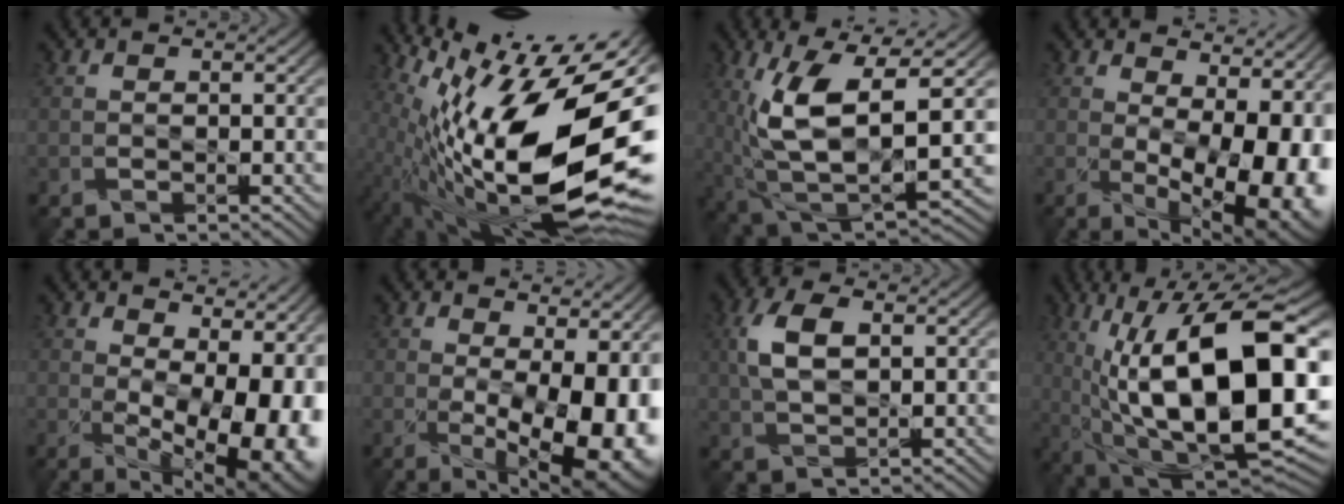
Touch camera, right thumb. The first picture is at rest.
{"total": 21.4, "force": [0.0, 8.3, 19.7], "torque": [-0.341, -0.003, -0.009]}
{"total": 12.8, "force": [1.9, 5.1, 11.5], "torque": [-0.247, -0.010, 0.041]}
{"total": 16.9, "force": [0.2, 8.2, 14.8], "torque": [-0.166, -0.006, 0.035]}
{"total": 16.8, "force": [0.9, 8.3, 14.5], "torque": [-0.164, -0.002, 0.047]}
{"total": 15.2, "force": [-1.3, 6.4, 13.7], "torque": [-0.167, -0.020, 0.010]}
{"total": 5.9, "force": [1.4, 3.1, 4.8], "torque": [-0.115, 0.010, 0.027]}
{"total": 20.3, "force": [2.0, 8.1, 18.5], "torque": [-0.301, 0.012, 0.041]}